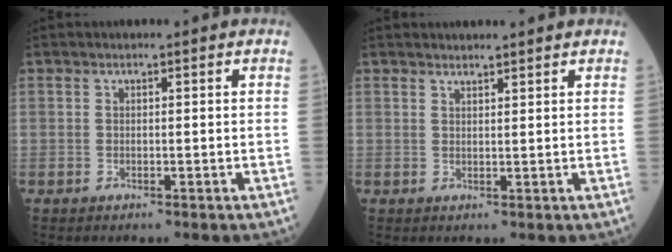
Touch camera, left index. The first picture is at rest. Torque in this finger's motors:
{"motor_torque": [-0.26, -0.09, 0.05, 0.01]}